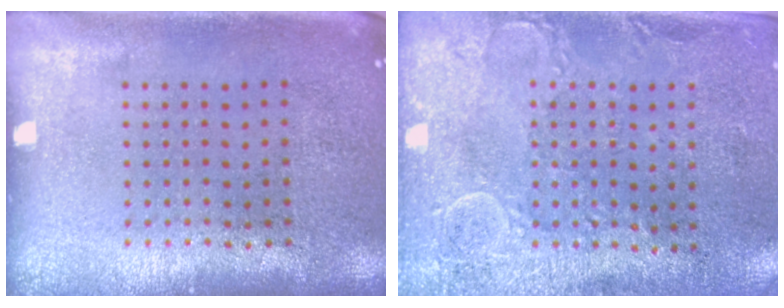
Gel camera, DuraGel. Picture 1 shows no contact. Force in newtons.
{"total": 2.9, "press": 2.4, "slide": 1.6}